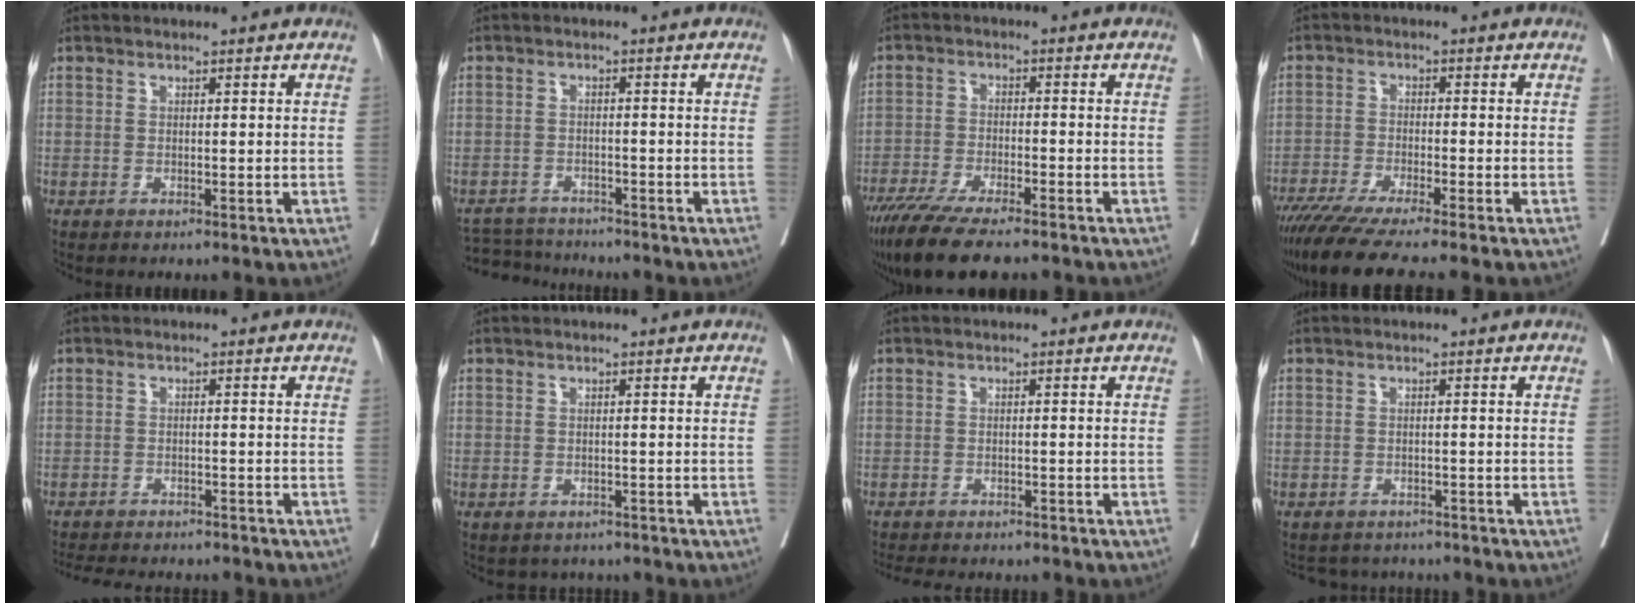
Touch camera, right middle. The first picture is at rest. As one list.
[{"total": 6.0, "force": [-5.9, 0.8, 0.3], "torque": [-0.003, -0.004, -0.100]}, {"total": 13.3, "force": [-10.7, 2.2, 7.5], "torque": [-0.126, -0.030, -0.174]}, {"total": 11.3, "force": [-9.3, -0.5, 6.4], "torque": [-0.088, -0.031, -0.152]}, {"total": 10.7, "force": [-9.8, 2.9, 3.3], "torque": [-0.057, -0.001, -0.129]}, {"total": 3.1, "force": [-2.7, 1.5, -0.1], "torque": [0.004, 0.009, -0.037]}, {"total": 8.5, "force": [-7.6, 2.5, 2.8], "torque": [-0.038, -0.004, -0.100]}, {"total": 5.0, "force": [-4.8, 1.4, -0.2], "torque": [0.009, 0.007, -0.062]}]